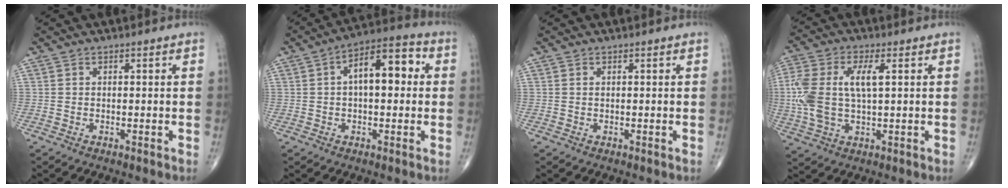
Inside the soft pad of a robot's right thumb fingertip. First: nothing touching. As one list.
[{"total": 11.3, "force": [1.7, 5.4, 9.8], "torque": [-0.130, 0.031, 0.016]}, {"total": 0.0}, {"total": 13.0, "force": [1.8, 6.1, 11.4], "torque": [-0.273, 0.012, 0.039]}]